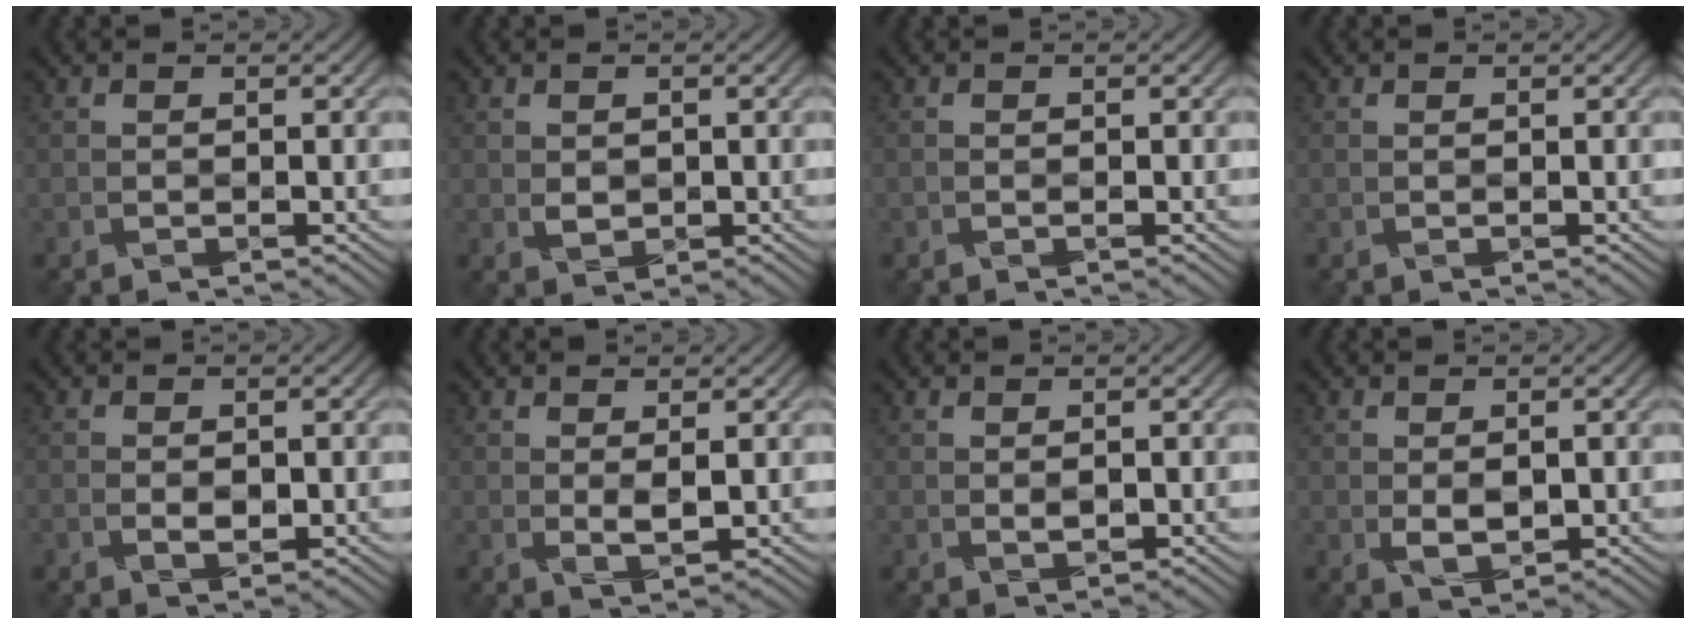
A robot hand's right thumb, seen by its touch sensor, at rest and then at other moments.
{"total": 1.2, "force": [0.4, 1.0, 0.5], "torque": [-0.010, -0.004, 0.016]}
{"total": 0.0}
{"total": 0.0}
{"total": 1.2, "force": [-0.2, 0.8, 0.8], "torque": [-0.016, -0.007, 0.002]}
{"total": 1.8, "force": [0.8, 0.4, 1.5], "torque": [-0.033, -0.006, 0.021]}
{"total": 0.6, "force": [0.4, 0.2, 0.4], "torque": [-0.008, 0.000, 0.011]}
{"total": 2.1, "force": [0.2, 1.2, 1.7], "torque": [-0.034, -0.005, 0.014]}